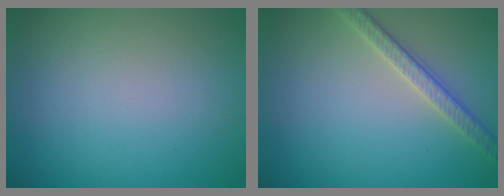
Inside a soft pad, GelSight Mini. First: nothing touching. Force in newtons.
{"total": 2.7, "press": 2.7, "slide": 0.1}